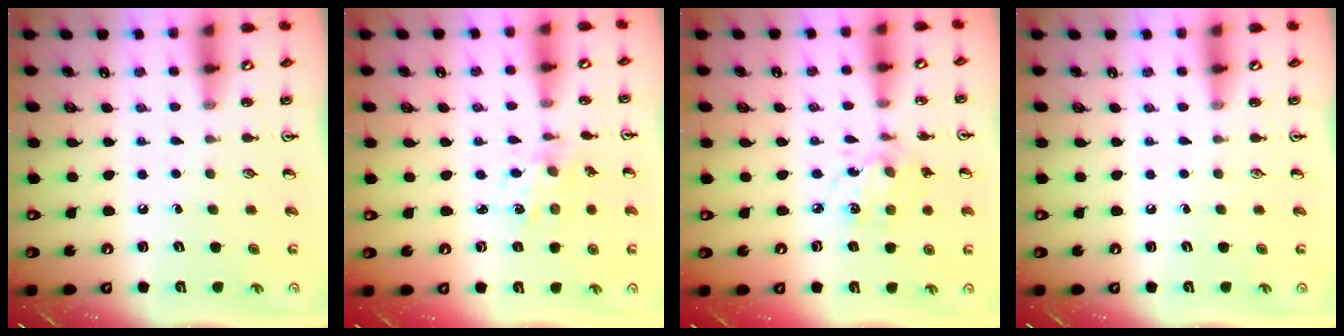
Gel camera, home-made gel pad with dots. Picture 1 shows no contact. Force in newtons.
{"total": 2.3, "press": 2.2, "slide": 0.6}
{"total": 6.9, "press": 6.8, "slide": 0.6}
{"total": 0.0}